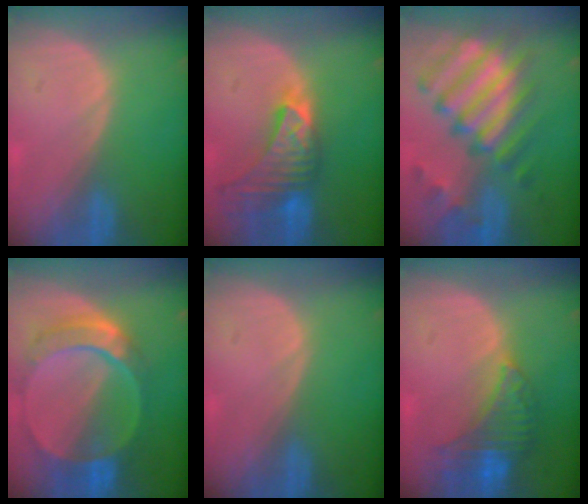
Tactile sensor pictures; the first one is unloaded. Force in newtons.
{"total": 9.1, "press": 8.2, "slide": 3.9}
{"total": 12.2, "press": 10.5, "slide": 6.3}
{"total": 9.6, "press": 8.3, "slide": 4.7}
{"total": 0.0}
{"total": 8.1, "press": 7.1, "slide": 3.8}